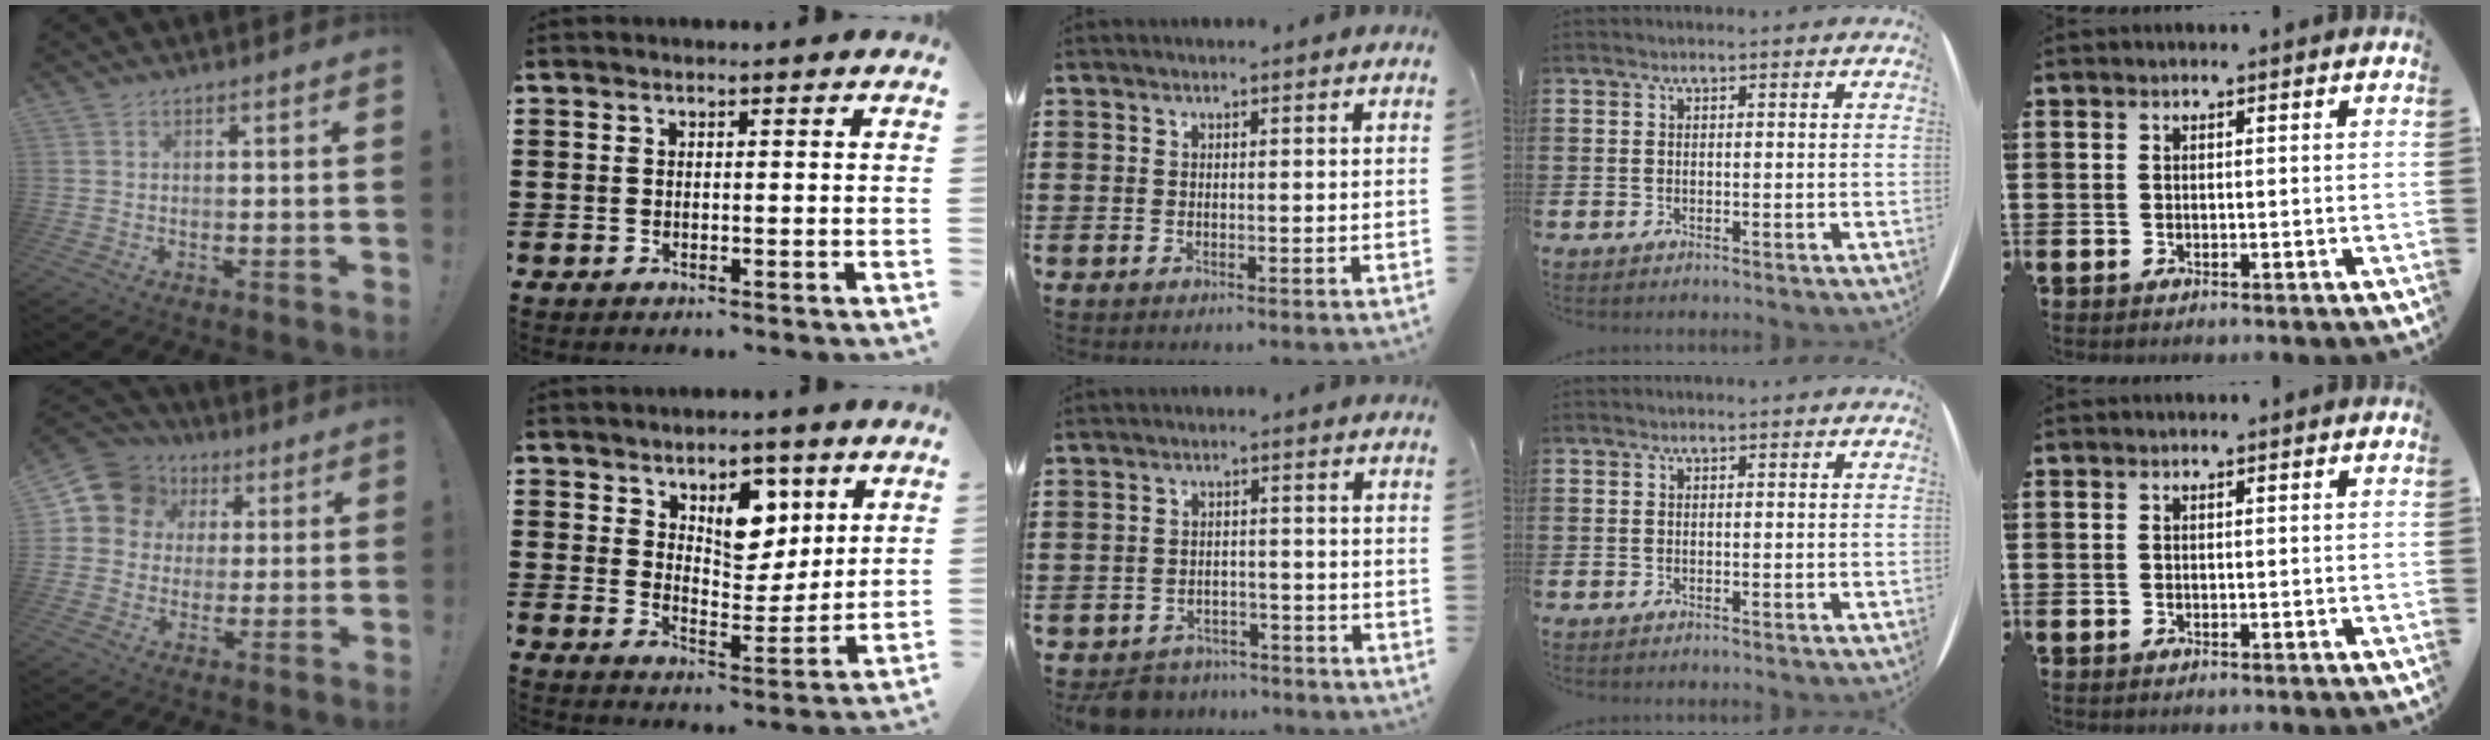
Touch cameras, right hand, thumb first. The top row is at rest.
{"thumb": {"total": 10.4, "force": [3.6, 9.3, 2.9], "torque": [-0.044, -0.008, 0.074]}, "index": {"total": 7.6, "force": [4.3, 4.7, 4.2], "torque": [-0.063, -0.014, 0.070]}, "middle": {"total": 4.3, "force": [-4.2, 1.0, 0.2], "torque": [-0.014, 0.005, -0.087]}}